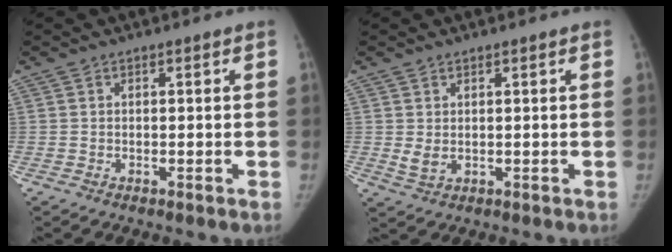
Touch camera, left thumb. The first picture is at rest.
{"total": 2.4, "force": [0.7, 1.5, 1.7], "torque": [-0.033, -0.009, 0.022]}